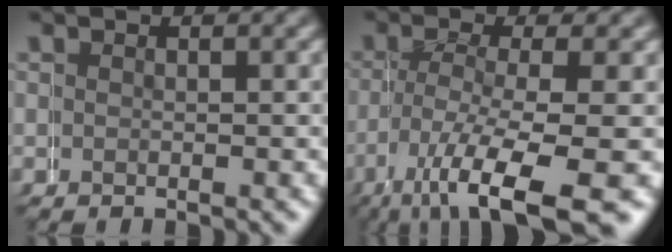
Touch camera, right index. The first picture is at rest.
{"total": 5.5, "force": [-3.1, 2.0, 4.1], "torque": [-0.089, -0.025, -0.031]}